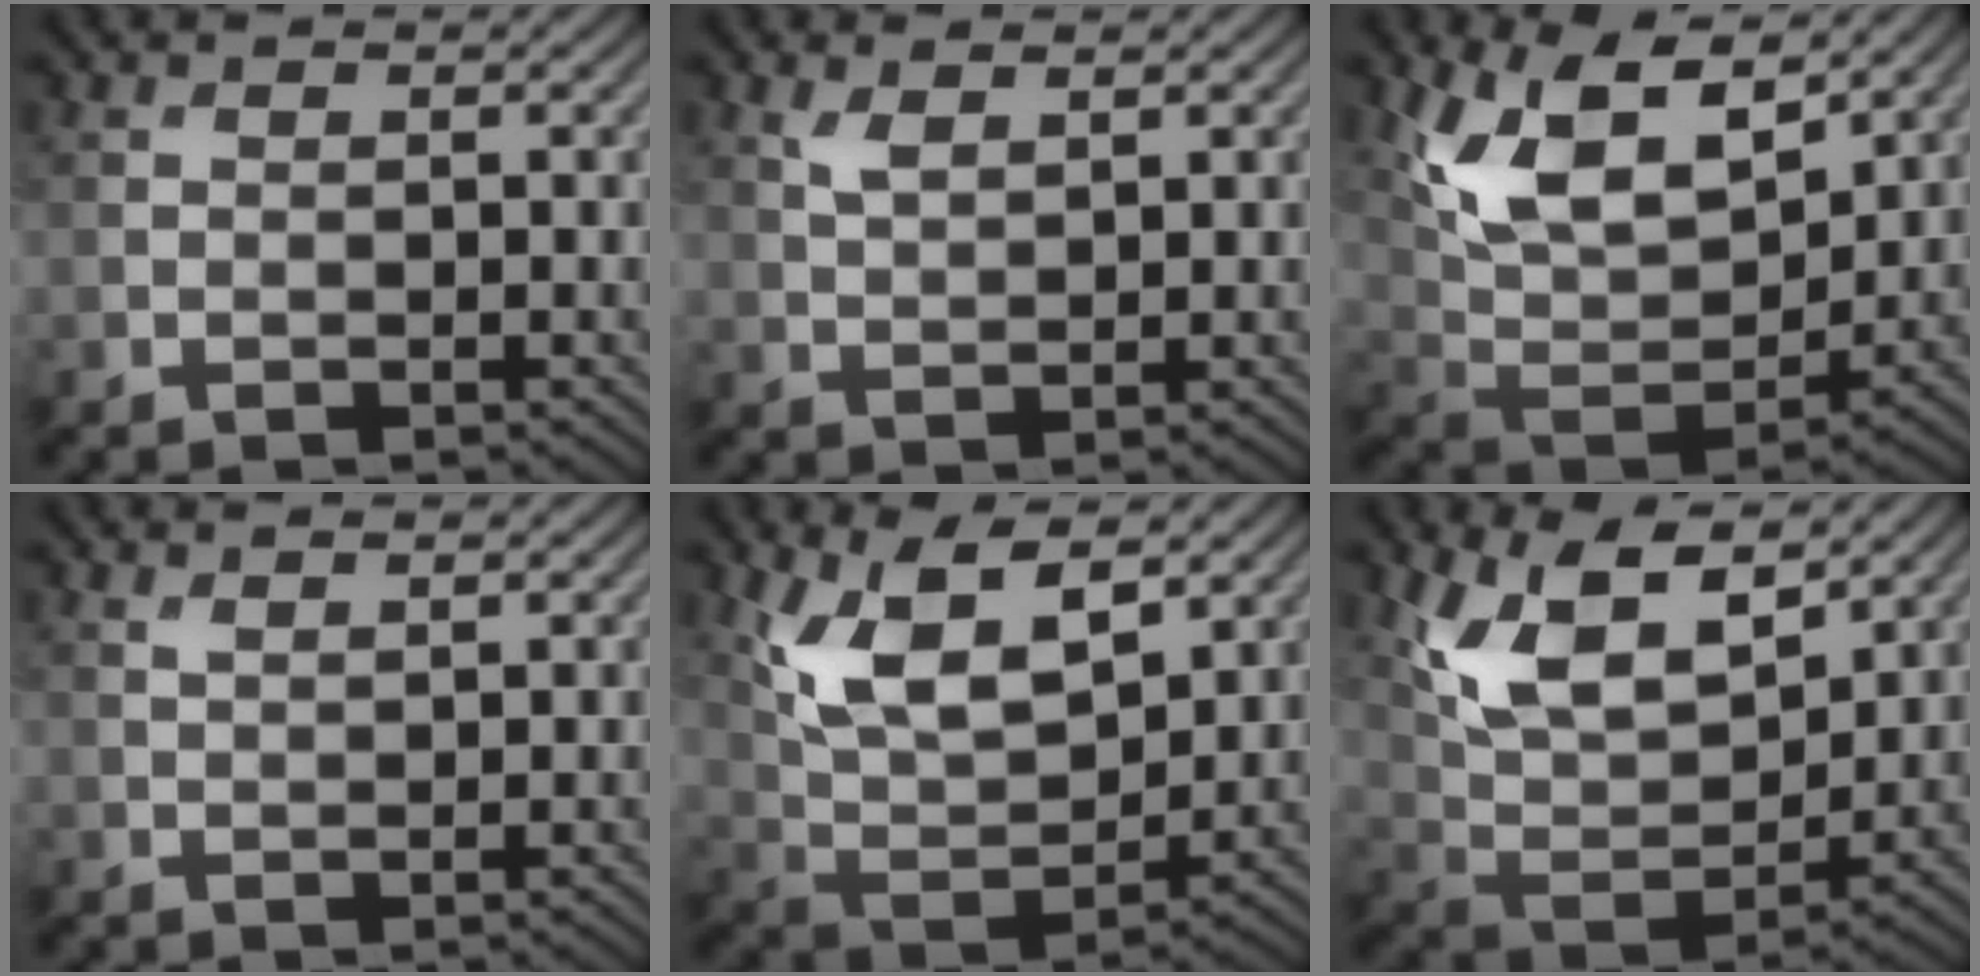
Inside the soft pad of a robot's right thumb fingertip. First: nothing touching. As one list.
[{"total": 2.3, "force": [1.4, 0.8, 1.6], "torque": [-0.041, -0.002, 0.032]}, {"total": 13.5, "force": [7.4, 6.6, 9.1], "torque": [-0.187, 0.003, 0.127]}, {"total": 1.0, "force": [0.8, 0.2, 0.6], "torque": [-0.016, 0.000, 0.018]}, {"total": 11.4, "force": [5.5, 5.4, 8.3], "torque": [-0.179, -0.004, 0.109]}, {"total": 12.2, "force": [6.7, 5.8, 8.3], "torque": [-0.178, 0.002, 0.123]}]